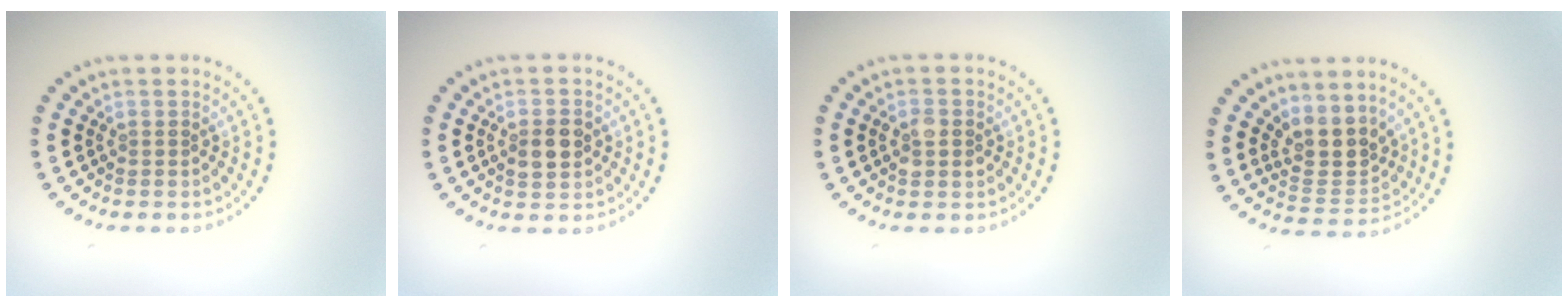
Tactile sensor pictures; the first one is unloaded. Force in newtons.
{"total": 2.8, "press": 2.8, "slide": 0.1}
{"total": 2.3, "press": 2.3, "slide": 0.2}
{"total": 3.8, "press": 3.4, "slide": 1.8}